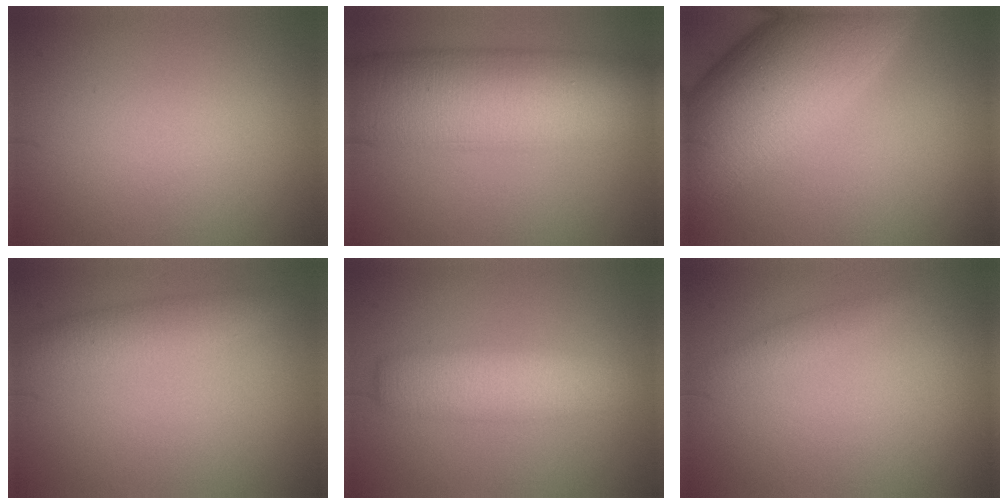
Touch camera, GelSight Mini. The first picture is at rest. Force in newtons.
{"total": 12.2, "press": 12.2, "slide": 0.1}
{"total": 15.0, "press": 15.0, "slide": 0.4}
{"total": 2.6, "press": 2.6, "slide": 0.0}
{"total": 4.7, "press": 4.7, "slide": 0.3}
{"total": 1.1, "press": 1.1, "slide": 0.1}